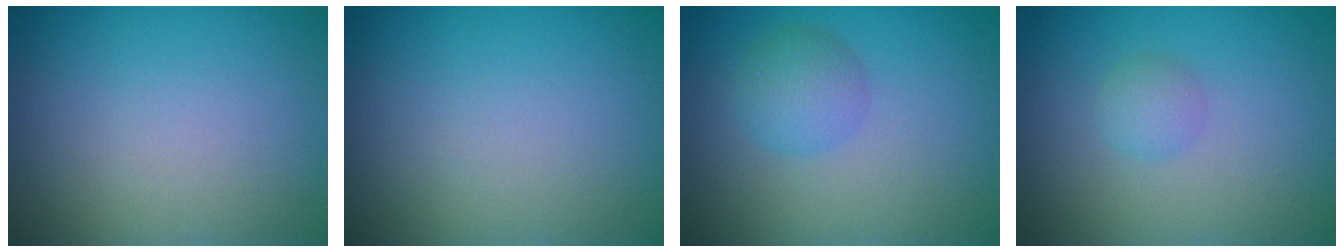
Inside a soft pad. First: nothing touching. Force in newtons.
{"total": 0.0}
{"total": 2.7, "press": 2.7, "slide": 0.1}
{"total": 1.3, "press": 1.3, "slide": 0.1}